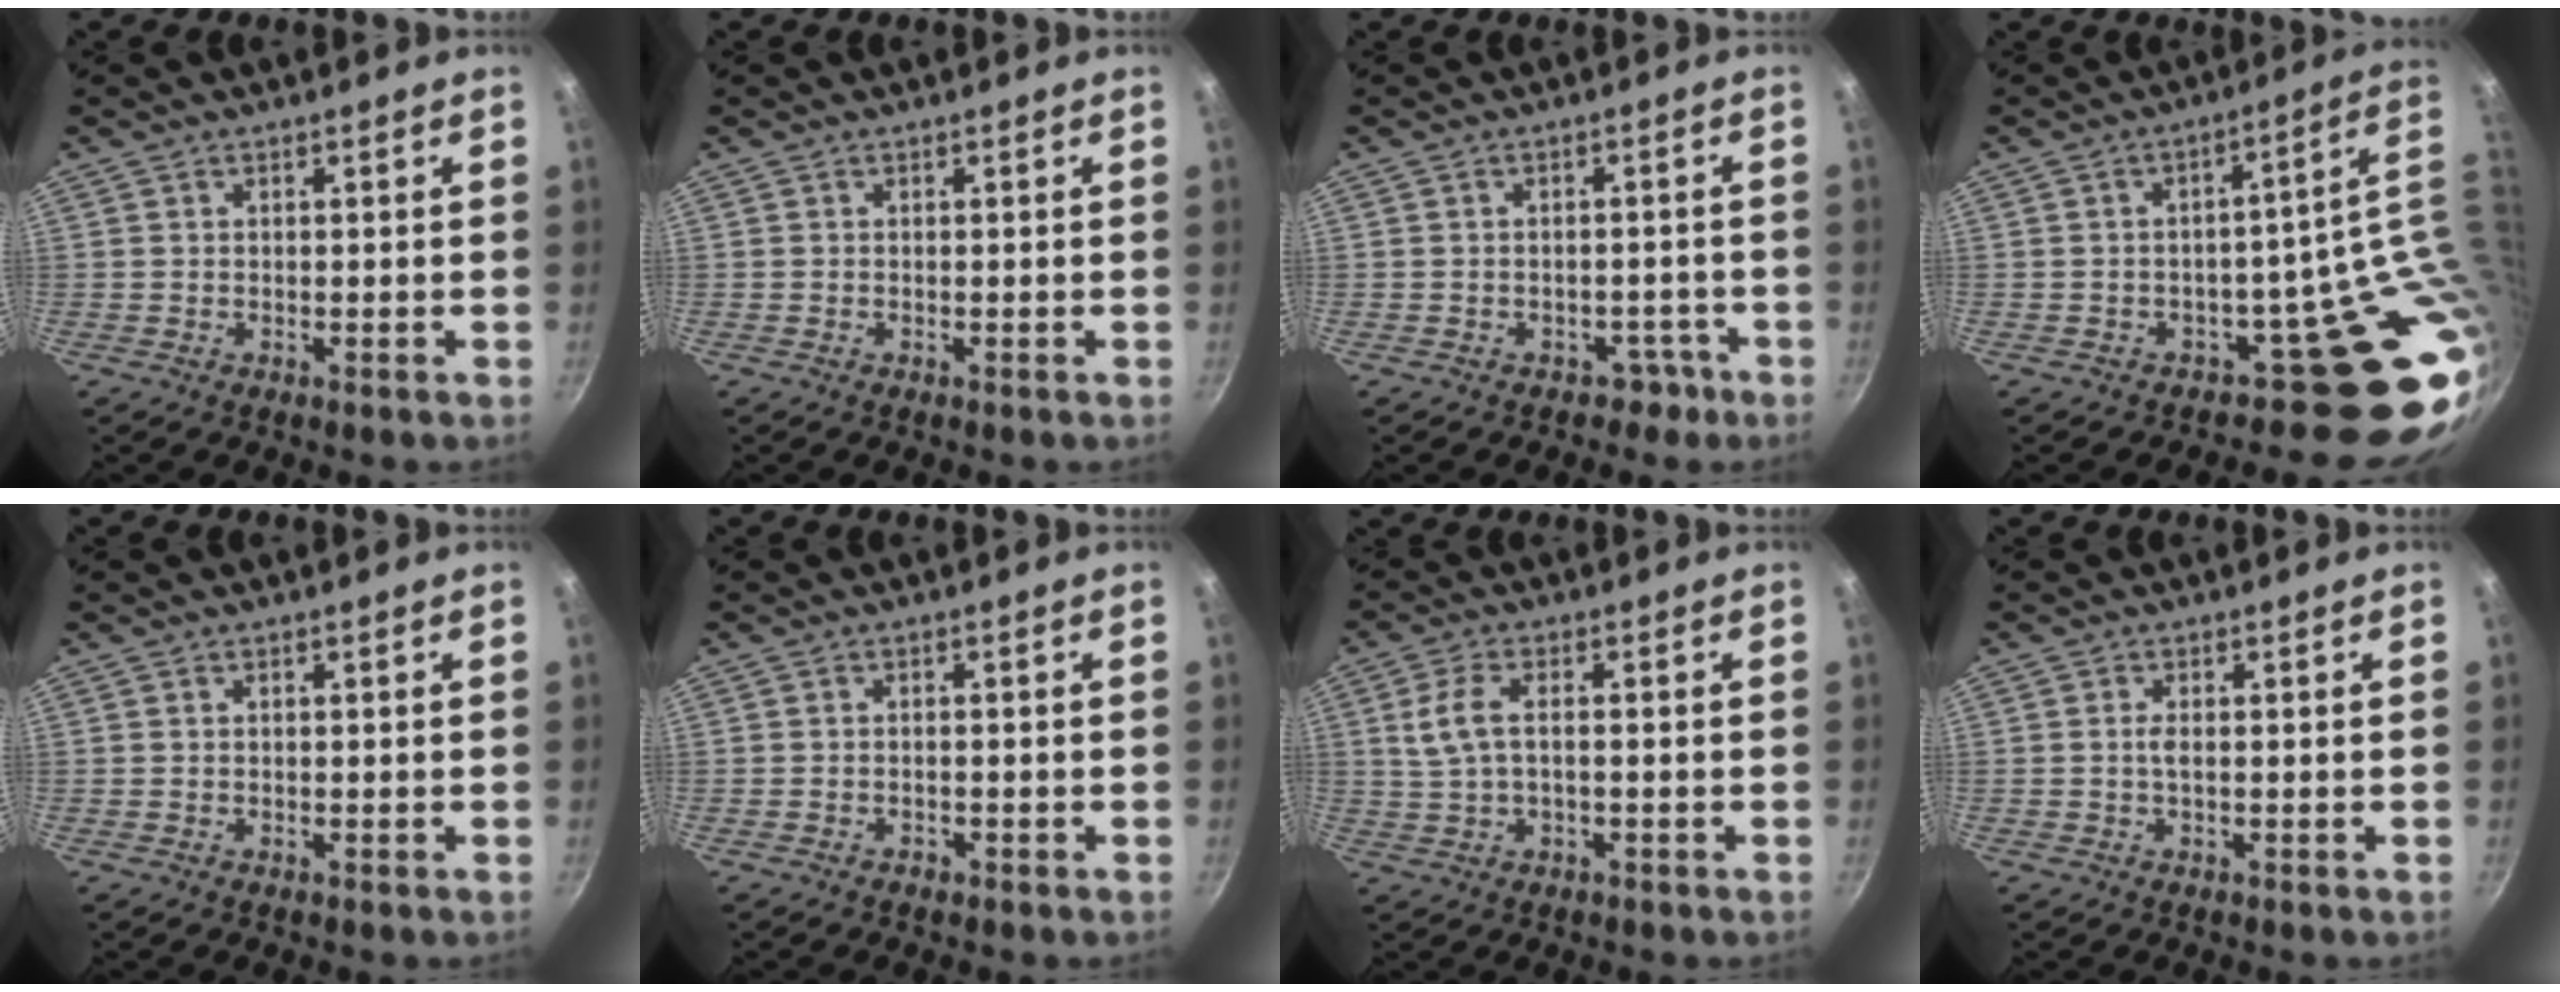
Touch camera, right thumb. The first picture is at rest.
{"total": 0.0}
{"total": 3.3, "force": [-2.0, 2.4, 0.8], "torque": [0.021, 0.036, -0.010]}
{"total": 10.3, "force": [2.6, 6.7, 7.4], "torque": [-0.030, -0.005, 0.040]}
{"total": 0.0}
{"total": 0.9, "force": [-0.7, 0.5, 0.3], "torque": [-0.009, 0.008, -0.011]}
{"total": 6.0, "force": [0.0, 2.8, 5.3], "torque": [-0.117, 0.013, -0.001]}
{"total": 1.5, "force": [0.0, 0.5, 1.4], "torque": [-0.029, 0.001, -0.002]}